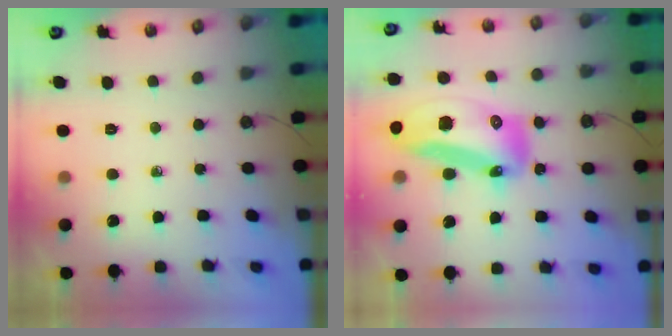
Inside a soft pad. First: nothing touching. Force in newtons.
{"total": 26.7, "press": 22.9, "slide": 13.8}